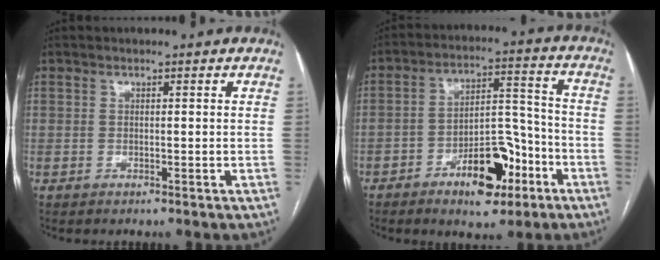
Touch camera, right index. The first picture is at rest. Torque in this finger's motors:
{"motor_torque": [1.49, -0.65, 0.70, 0.15]}